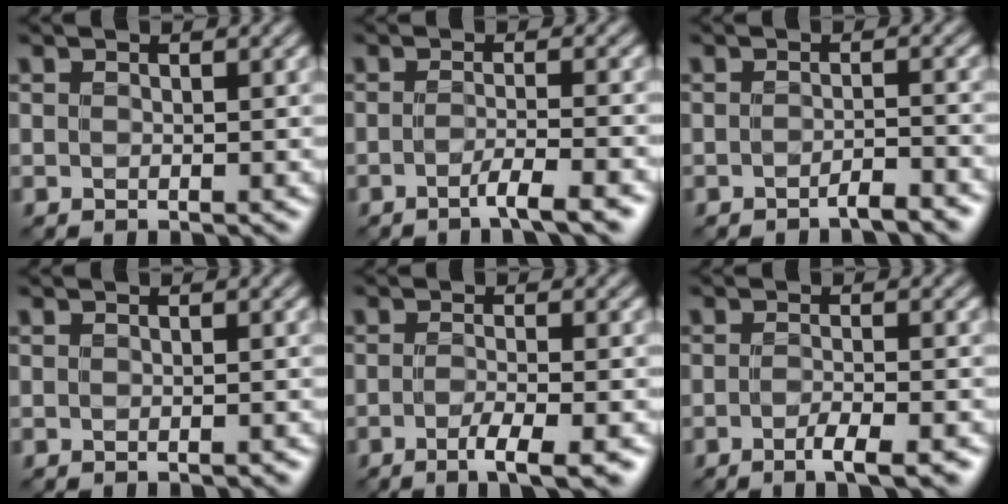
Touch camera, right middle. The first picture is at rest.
{"total": 3.0, "force": [-1.8, 0.3, 2.4], "torque": [-0.033, 0.004, -0.043]}
{"total": 1.7, "force": [-1.5, 0.1, 0.9], "torque": [-0.010, 0.005, -0.030]}
{"total": 0.6, "force": [-0.4, 0.2, 0.4], "torque": [-0.005, -0.002, -0.004]}
{"total": 3.8, "force": [-2.0, 0.7, 3.1], "torque": [-0.050, -0.003, -0.041]}
{"total": 3.3, "force": [-1.9, 0.7, 2.6], "torque": [-0.042, 0.000, -0.035]}